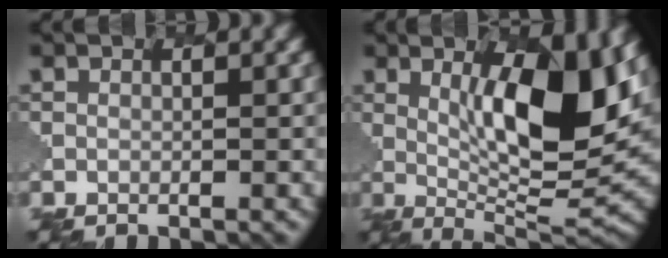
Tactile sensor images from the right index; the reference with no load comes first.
{"total": 12.4, "force": [2.4, 3.8, 11.6], "torque": [-0.161, -0.001, 0.046]}